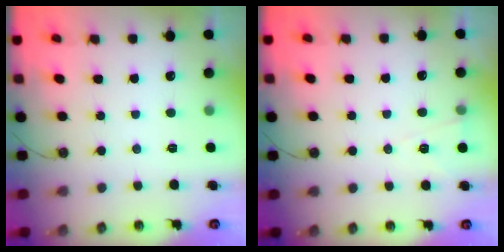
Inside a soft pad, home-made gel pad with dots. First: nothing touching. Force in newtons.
{"total": 5.6, "press": 3.6, "slide": 4.3}